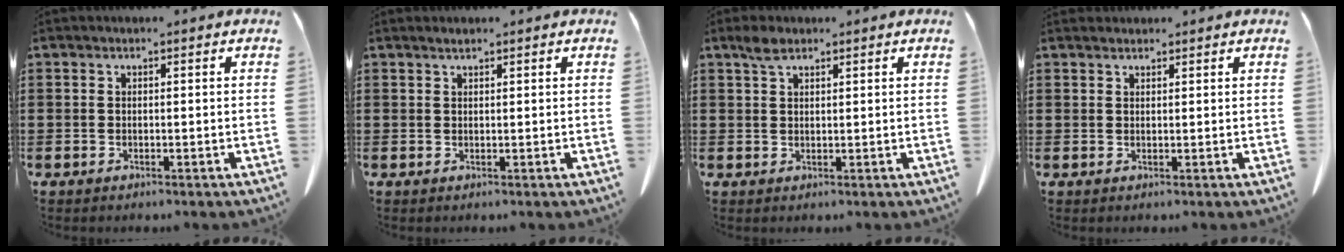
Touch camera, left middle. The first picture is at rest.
{"total": 1.0, "force": [0.9, 0.1, 0.5], "torque": [-0.012, -0.001, 0.017]}
{"total": 2.5, "force": [1.8, 1.2, 1.3], "torque": [-0.032, 0.002, 0.035]}
{"total": 1.4, "force": [1.3, 0.3, 0.2], "torque": [-0.007, -0.001, 0.028]}